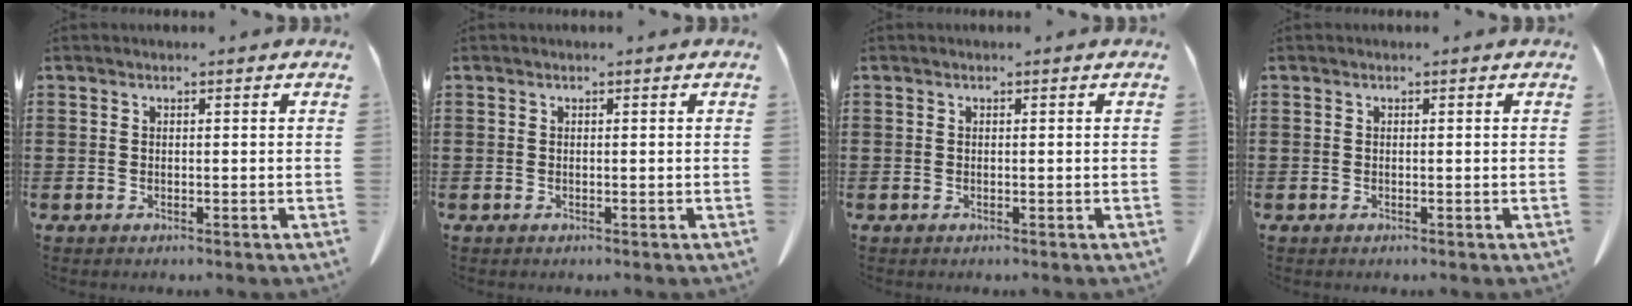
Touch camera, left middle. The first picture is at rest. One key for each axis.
{"total": 0.0}
{"total": 0.0}
{"total": 0.0}